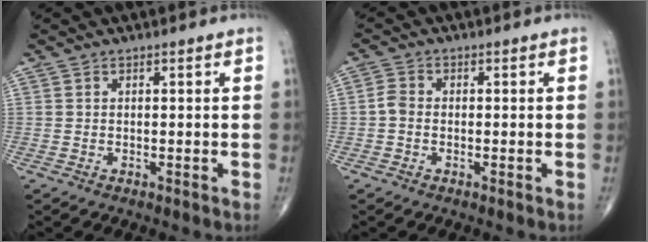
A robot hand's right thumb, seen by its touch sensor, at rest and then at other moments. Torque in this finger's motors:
{"motor_torque": [-0.10, 0.21, 0.37, -0.07, 0.04]}